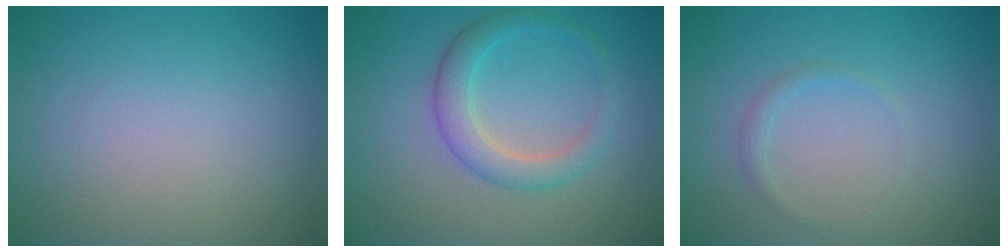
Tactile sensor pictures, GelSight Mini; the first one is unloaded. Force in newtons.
{"total": 3.0, "press": 3.0, "slide": 0.1}
{"total": 0.9, "press": 0.9, "slide": 0.1}